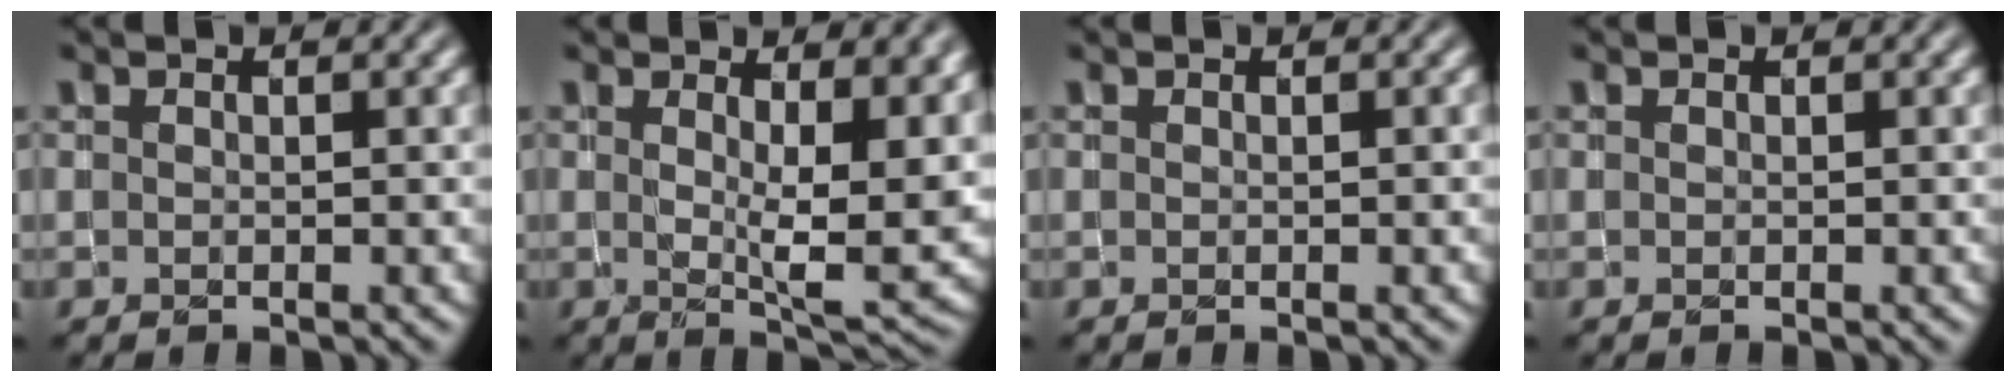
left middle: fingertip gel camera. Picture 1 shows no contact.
{"total": 8.5, "force": [2.2, 2.8, 7.7], "torque": [-0.103, -0.015, 0.038]}
{"total": 0.6, "force": [0.0, 0.2, 0.5], "torque": [-0.005, -0.001, 0.000]}
{"total": 0.0}